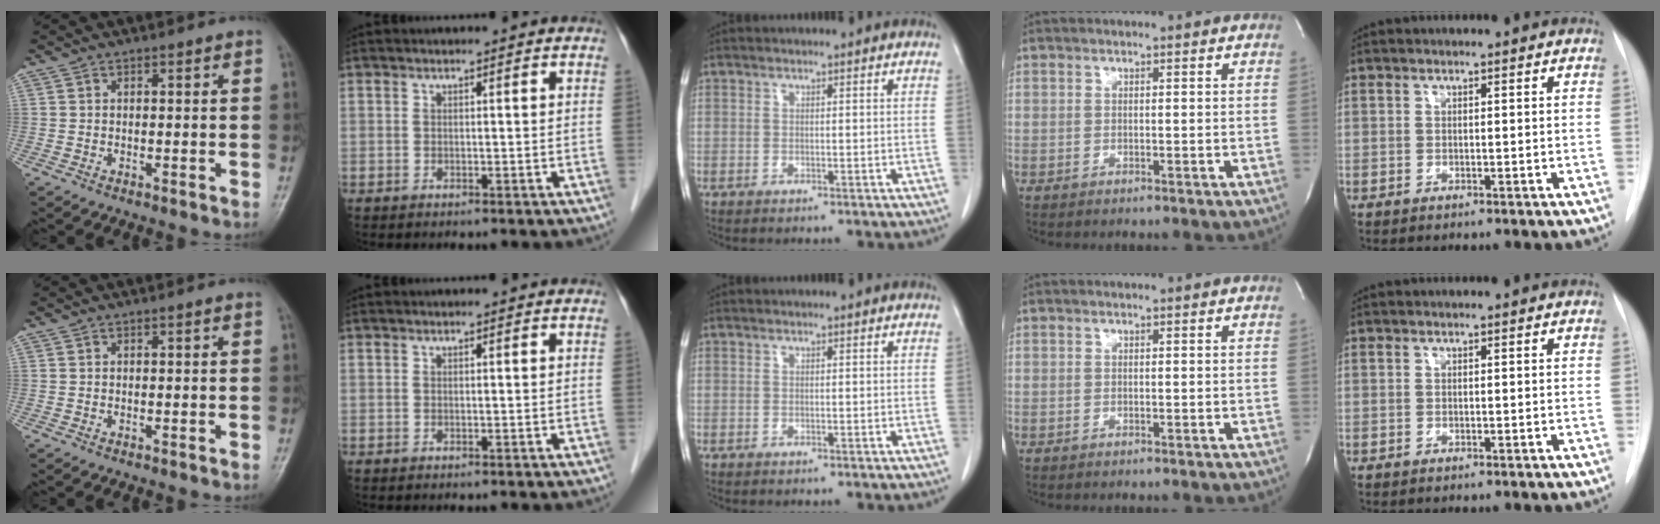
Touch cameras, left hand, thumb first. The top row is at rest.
{}